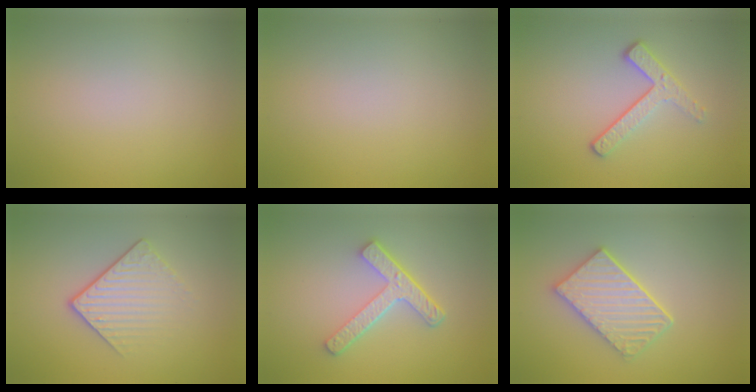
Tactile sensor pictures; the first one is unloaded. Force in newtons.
{"total": 0.0}
{"total": 3.3, "press": 2.4, "slide": 2.3}
{"total": 4.0, "press": 2.5, "slide": 3.2}
{"total": 4.4, "press": 3.3, "slide": 2.9}
{"total": 4.3, "press": 3.8, "slide": 2.0}